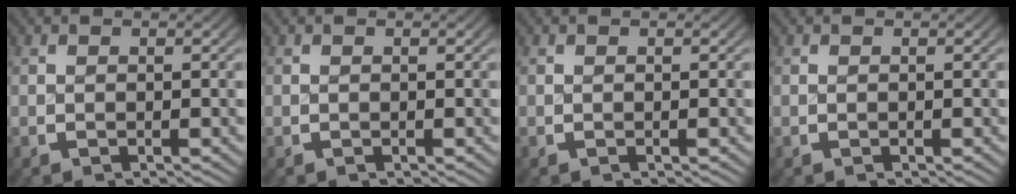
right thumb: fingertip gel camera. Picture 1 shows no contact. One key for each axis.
{"total": 0.0}
{"total": 0.0}
{"total": 0.0}